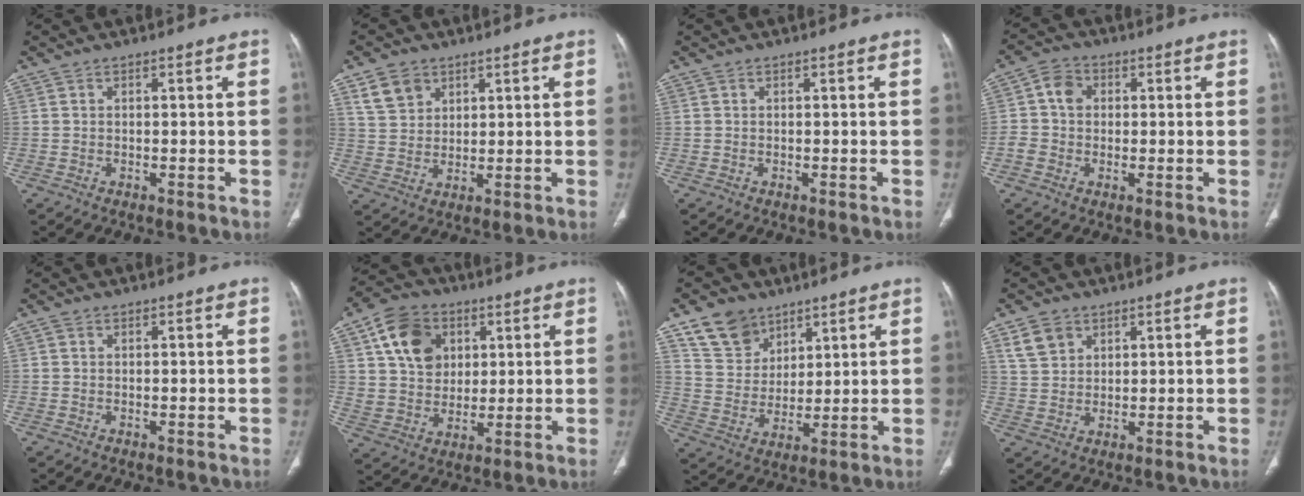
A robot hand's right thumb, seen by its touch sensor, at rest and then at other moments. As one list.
[{"total": 6.4, "force": [3.7, 4.7, 2.4], "torque": [-0.027, -0.014, 0.076]}, {"total": 0.0}, {"total": 5.3, "force": [0.5, 4.6, 2.7], "torque": [-0.034, 0.016, 0.001]}, {"total": 0.0}, {"total": 13.5, "force": [5.0, 10.4, 7.1], "torque": [-0.099, -0.006, 0.089]}, {"total": 10.1, "force": [6.7, 7.1, 2.7], "torque": [-0.023, -0.034, 0.134]}, {"total": 5.3, "force": [3.0, 3.9, 2.1], "torque": [-0.026, -0.011, 0.064]}]